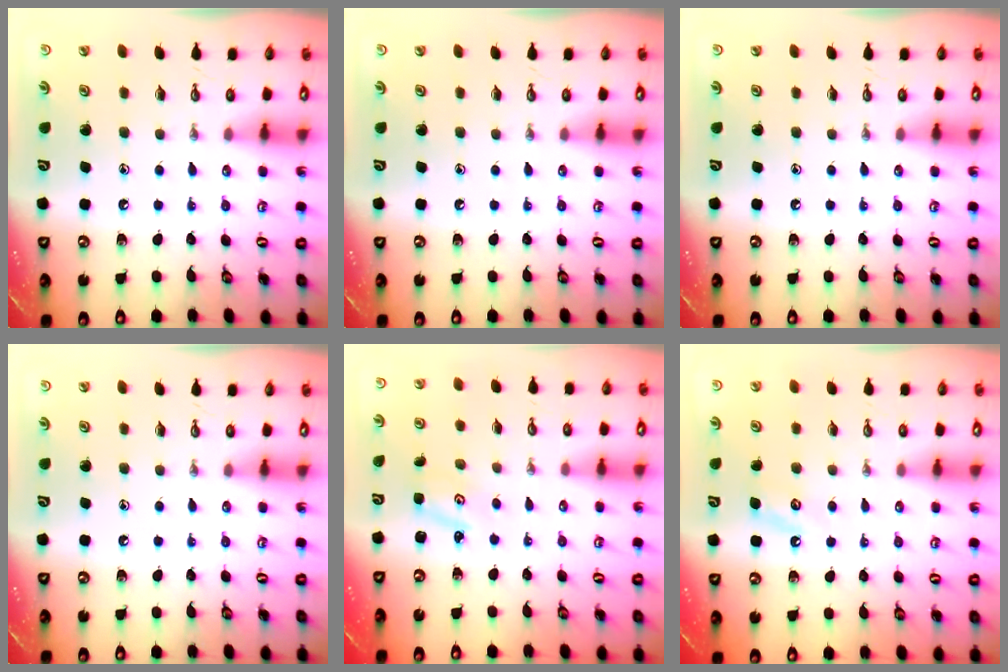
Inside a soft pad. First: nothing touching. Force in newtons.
{"total": 0.0}
{"total": 0.0}
{"total": 0.0}
{"total": 1.8, "press": 1.8, "slide": 0.3}
{"total": 3.4, "press": 3.3, "slide": 0.4}